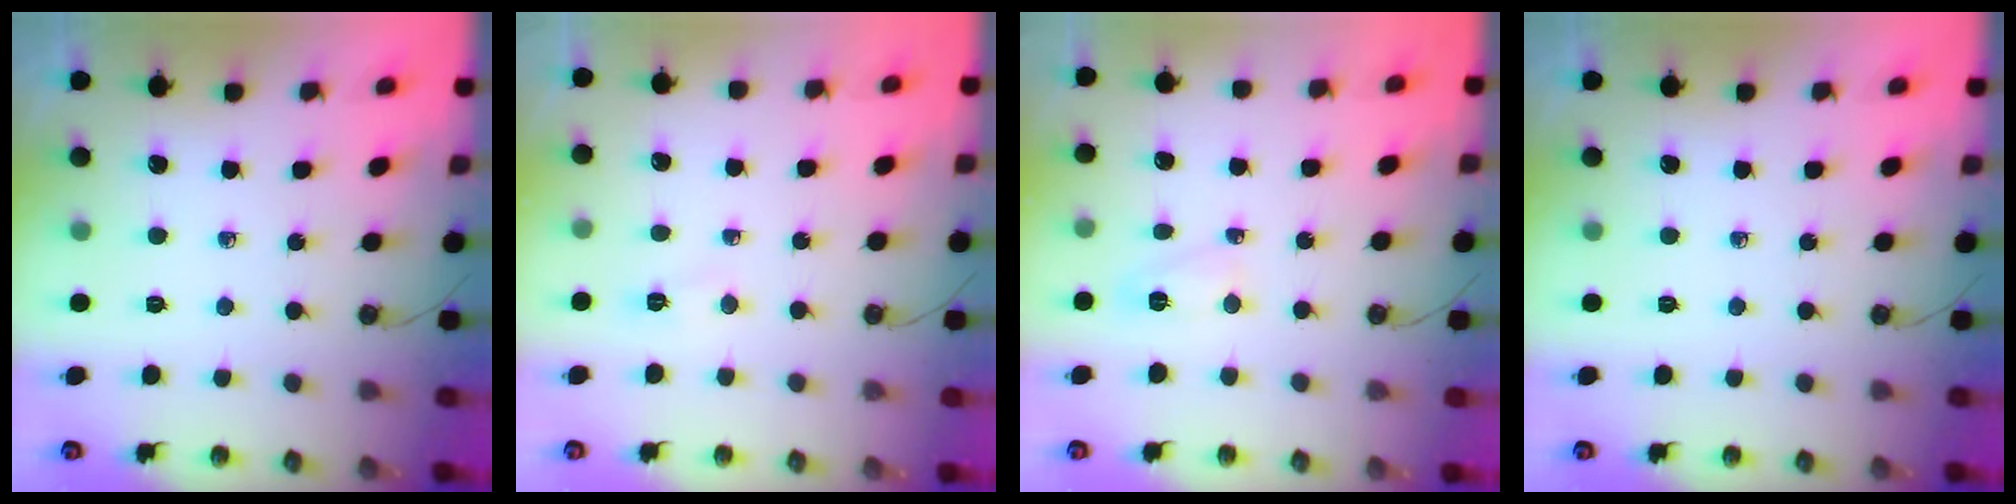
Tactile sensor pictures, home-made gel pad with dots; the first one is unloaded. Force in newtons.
{"total": 3.9, "press": 3.8, "slide": 0.6}
{"total": 3.9, "press": 3.9, "slide": 0.5}
{"total": 0.0}